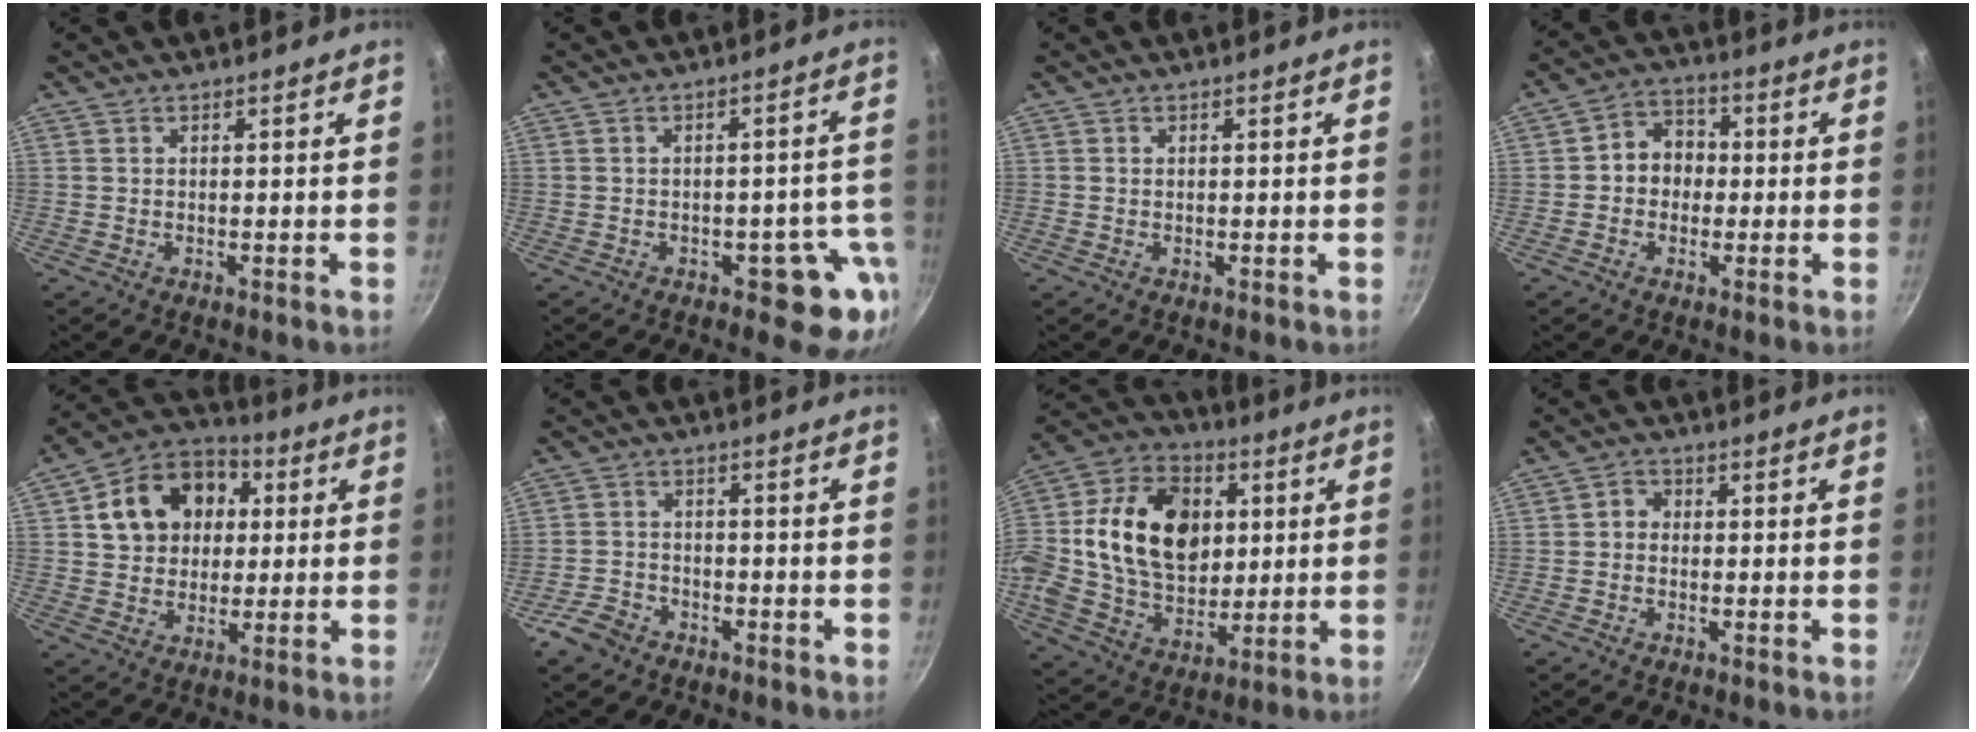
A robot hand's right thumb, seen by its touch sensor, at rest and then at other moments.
{"total": 8.5, "force": [-3.7, 4.7, 6.1], "torque": [-0.012, 0.036, -0.038]}
{"total": 0.0}
{"total": 7.0, "force": [-0.2, 6.0, 3.6], "torque": [-0.019, 0.018, -0.016]}
{"total": 15.4, "force": [3.3, 12.3, 8.6], "torque": [-0.119, 0.026, 0.044]}
{"total": 5.2, "force": [-3.5, 3.5, 1.8], "torque": [-0.032, 0.034, -0.063]}
{"total": 26.0, "force": [3.8, 18.6, 17.7], "torque": [-0.310, 0.023, 0.061]}
{"total": 2.3, "force": [-0.3, 2.0, 1.1], "torque": [-0.013, 0.010, -0.013]}